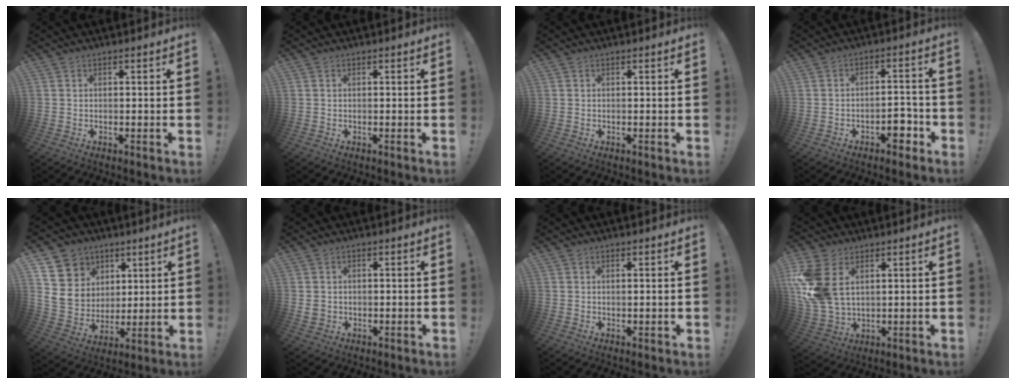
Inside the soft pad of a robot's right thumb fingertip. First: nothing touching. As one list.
[{"total": 0.0}, {"total": 0.0}, {"total": 6.7, "force": [-3.8, 3.4, 4.3], "torque": [-0.050, 0.020, -0.063]}, {"total": 12.2, "force": [4.5, 11.0, 2.8], "torque": [-0.043, -0.025, 0.106]}, {"total": 2.4, "force": [0.1, 2.2, 0.8], "torque": [-0.013, 0.004, 0.004]}, {"total": 0.9, "force": [0.6, 0.2, 0.6], "torque": [-0.008, 0.000, 0.009]}, {"total": 15.2, "force": [4.2, 10.1, 10.5], "torque": [-0.221, -0.021, 0.081]}]